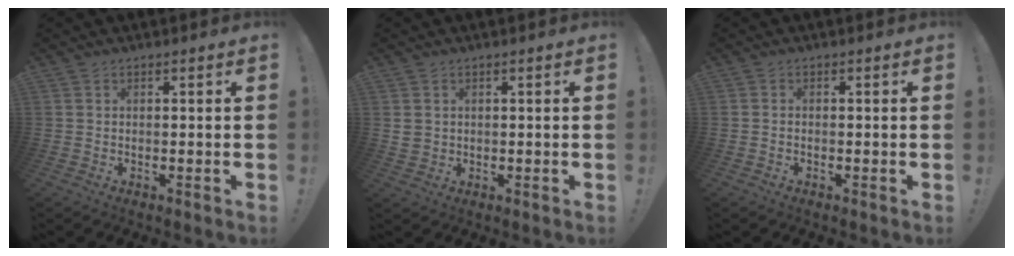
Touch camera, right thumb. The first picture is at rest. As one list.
[{"total": 2.8, "force": [0.8, 2.5, 1.1], "torque": [-0.020, 0.003, 0.019]}, {"total": 0.6, "force": [-0.5, 0.1, 0.1], "torque": [-0.001, 0.000, -0.010]}]